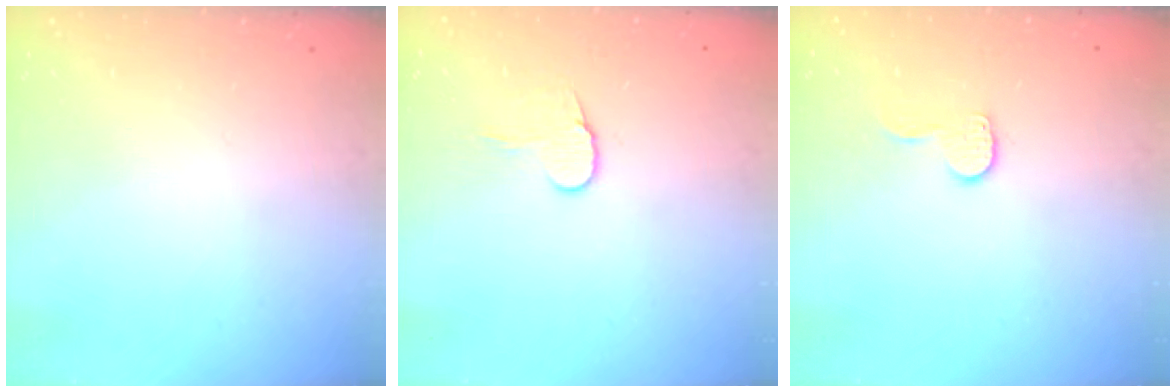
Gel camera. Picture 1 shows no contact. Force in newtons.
{"total": 7.3, "press": 7.3, "slide": 0.4}
{"total": 6.8, "press": 6.7, "slide": 0.6}